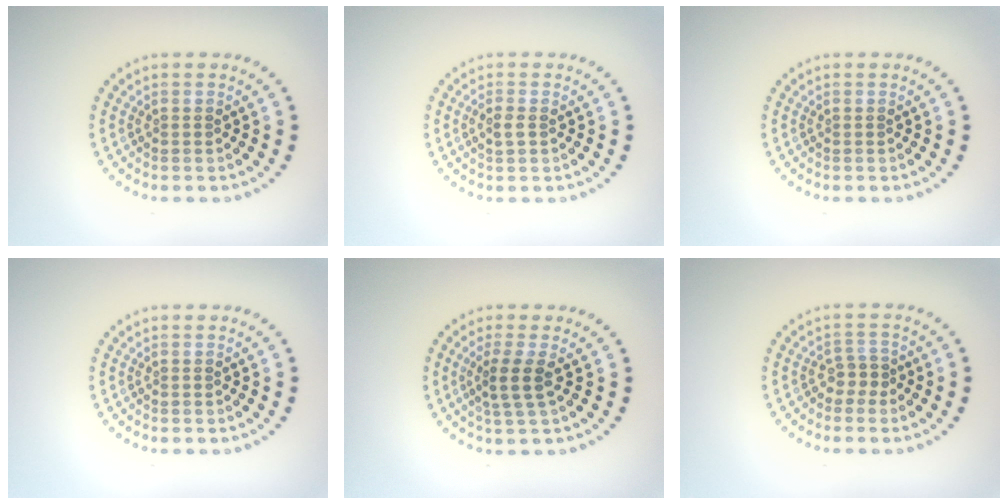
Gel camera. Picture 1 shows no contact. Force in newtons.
{"total": 1.2, "press": 1.2, "slide": 0.2}
{"total": 0.0}
{"total": 0.0}
{"total": 2.5, "press": 1.9, "slide": 1.5}
{"total": 1.6, "press": 1.3, "slide": 1.0}